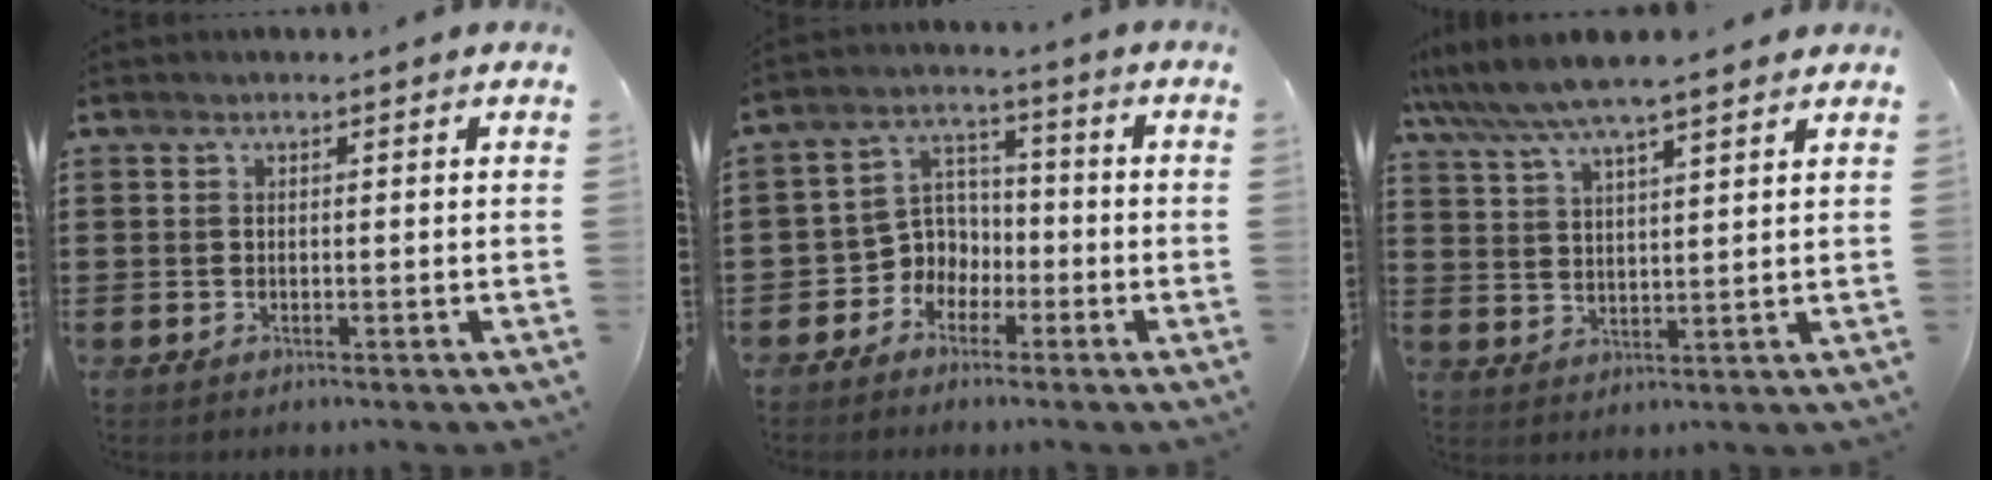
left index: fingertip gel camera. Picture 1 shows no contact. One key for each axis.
{"total": 5.4, "fx": -2.5, "fy": 4.7, "fz": 1.1, "tx": -0.052, "ty": 0.000, "tz": -0.056}
{"total": 6.6, "fx": 5.7, "fy": 1.1, "fz": 3.0, "tx": -0.077, "ty": -0.016, "tz": 0.101}